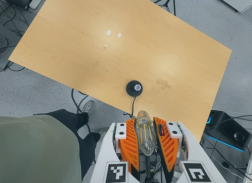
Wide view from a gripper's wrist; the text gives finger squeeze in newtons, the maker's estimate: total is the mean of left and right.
{"total": 21.6, "left": 23.4, "right": 19.8}